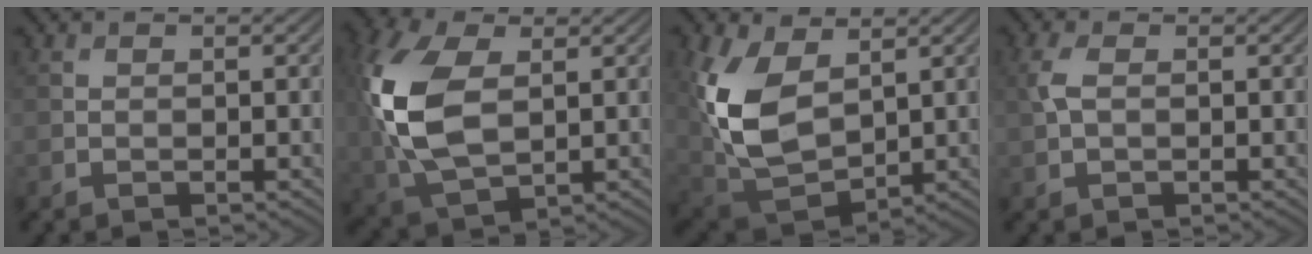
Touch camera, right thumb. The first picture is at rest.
{"total": 13.1, "force": [1.5, 8.0, 10.3], "torque": [-0.288, 0.006, 0.031]}
{"total": 12.7, "force": [3.1, 8.0, 9.4], "torque": [-0.245, -0.008, 0.069]}
{"total": 2.5, "force": [0.4, 1.4, 2.1], "torque": [-0.060, 0.004, 0.006]}